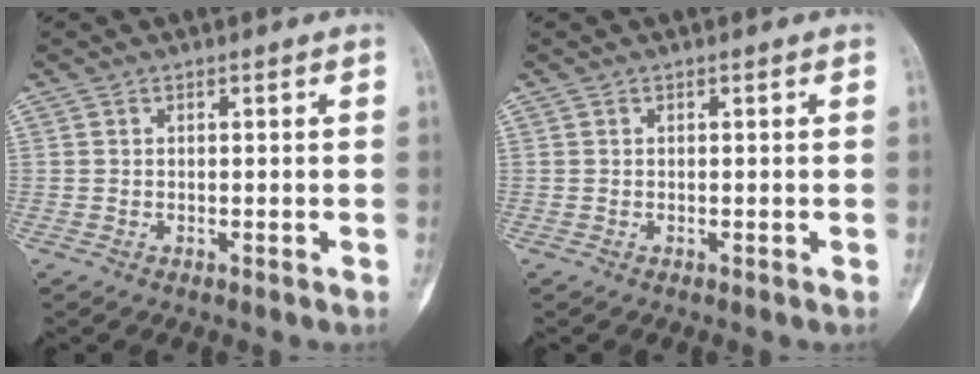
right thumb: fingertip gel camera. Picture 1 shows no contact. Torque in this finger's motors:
{"motor_torque": [0.01, 0.01, -0.02, -0.02, 0.00]}